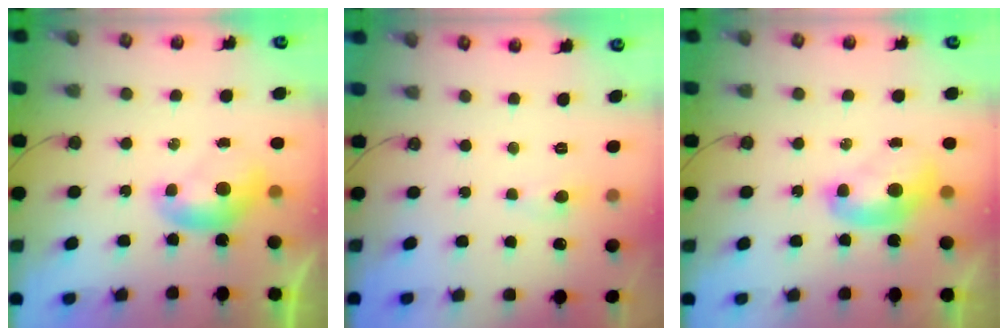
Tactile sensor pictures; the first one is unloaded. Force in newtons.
{"total": 0.6, "press": 0.4, "slide": 0.4}
{"total": 2.0, "press": 2.0, "slide": 0.2}